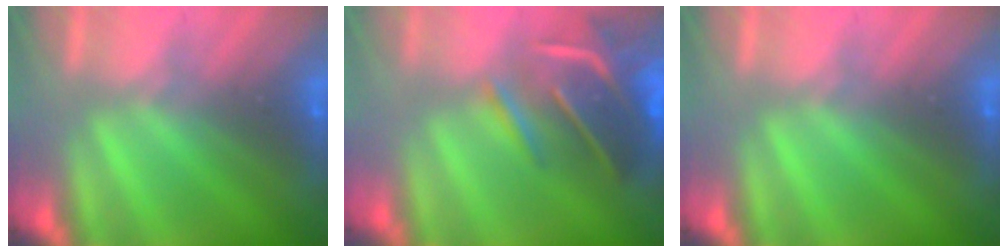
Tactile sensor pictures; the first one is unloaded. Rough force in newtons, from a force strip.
{"total": 7.8}
{"total": 0.0}